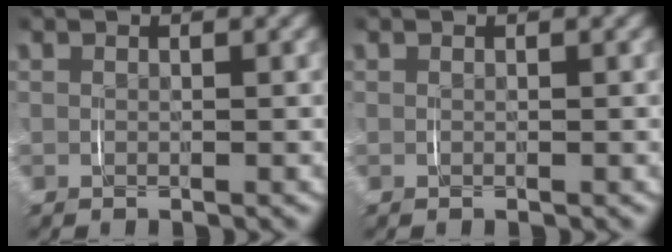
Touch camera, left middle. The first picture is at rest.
{"total": 0.0}